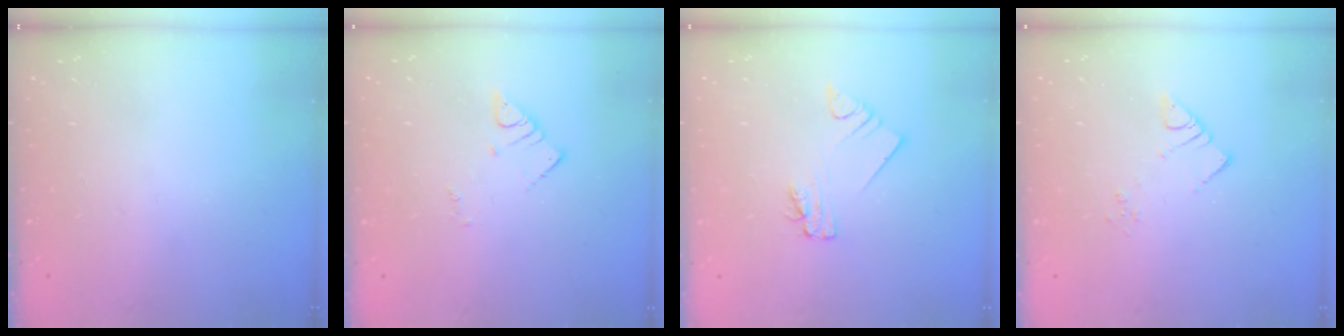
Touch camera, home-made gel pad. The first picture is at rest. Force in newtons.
{"total": 2.7, "press": 2.7, "slide": 0.4}
{"total": 2.0, "press": 2.0, "slide": 0.1}
{"total": 3.3, "press": 3.3, "slide": 0.2}